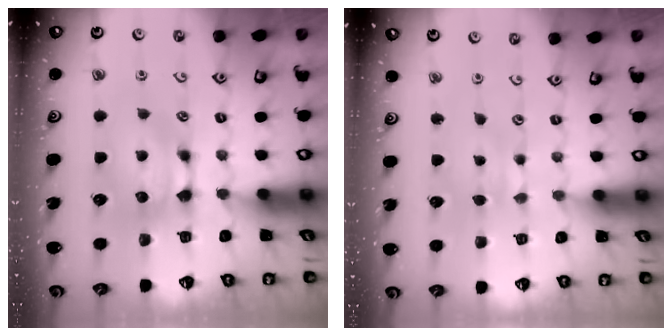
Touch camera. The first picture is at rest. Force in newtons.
{"total": 2.8, "press": 2.7, "slide": 0.4}